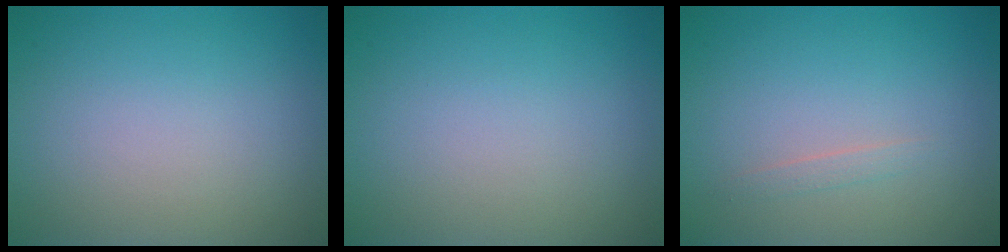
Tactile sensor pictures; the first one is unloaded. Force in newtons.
{"total": 0.0}
{"total": 0.7, "press": 0.7, "slide": 0.1}